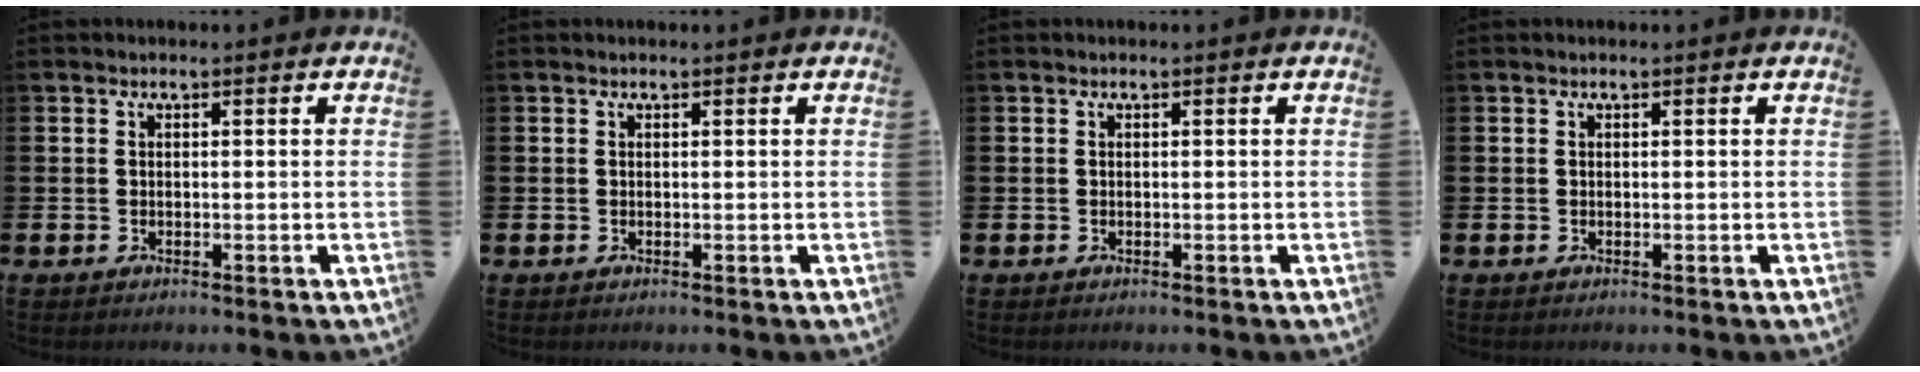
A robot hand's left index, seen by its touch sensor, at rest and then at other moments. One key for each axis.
{"total": 0.0}
{"total": 0.0}
{"total": 0.0}